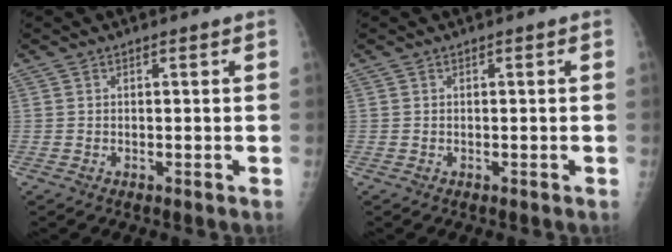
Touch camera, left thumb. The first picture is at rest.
{"total": 0.0}